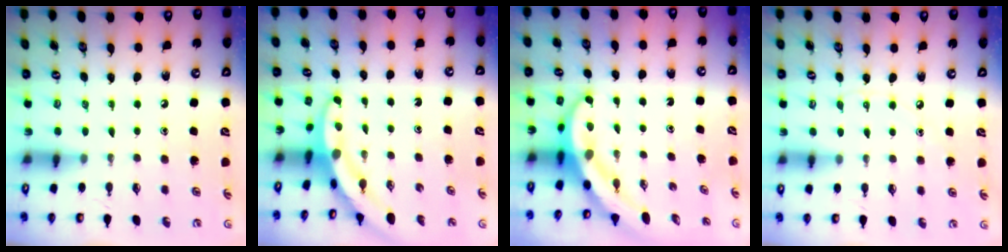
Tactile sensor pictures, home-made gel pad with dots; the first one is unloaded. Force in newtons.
{"total": 3.7, "press": 3.7, "slide": 0.5}
{"total": 5.3, "press": 5.3, "slide": 0.5}
{"total": 4.8, "press": 4.7, "slide": 0.6}